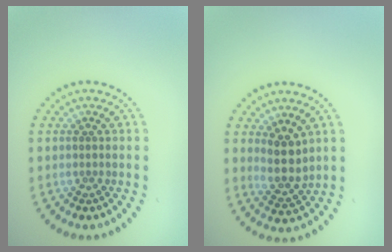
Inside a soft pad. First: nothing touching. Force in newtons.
{"total": 2.9, "press": 2.4, "slide": 1.7}